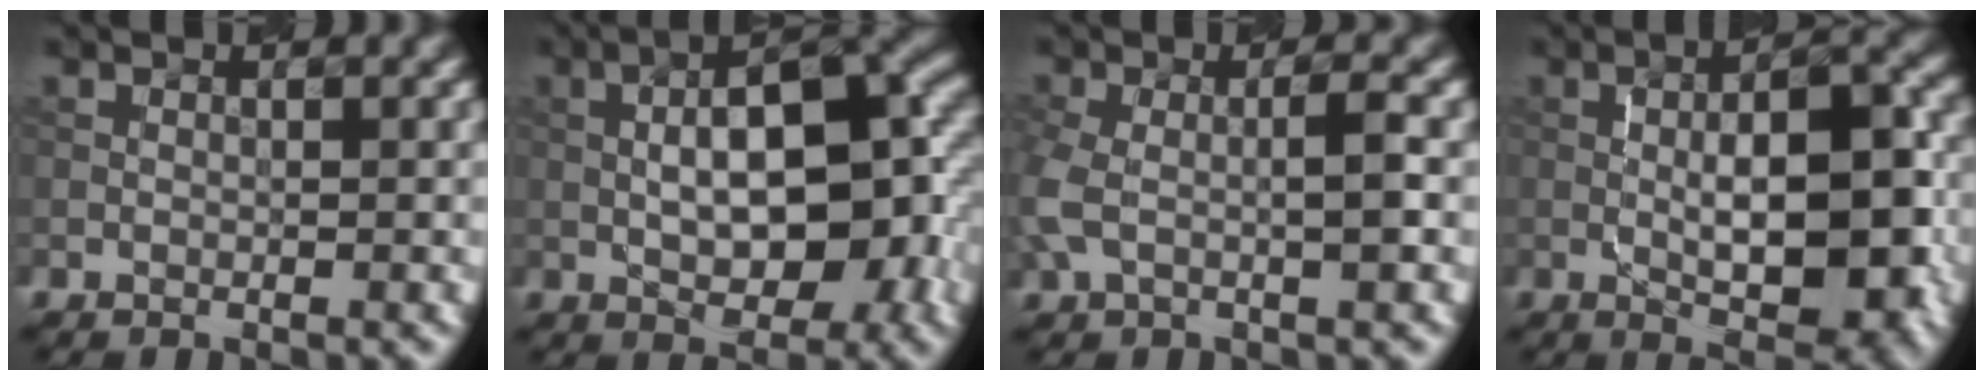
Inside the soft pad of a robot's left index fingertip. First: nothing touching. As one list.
[{"total": 10.6, "force": [-0.2, 4.6, 9.5], "torque": [-0.136, 0.014, -0.004]}, {"total": 4.3, "force": [-0.4, 1.8, 3.9], "torque": [-0.096, -0.001, -0.011]}, {"total": 9.1, "force": [-0.8, 3.4, 8.4], "torque": [-0.116, 0.007, -0.012]}]